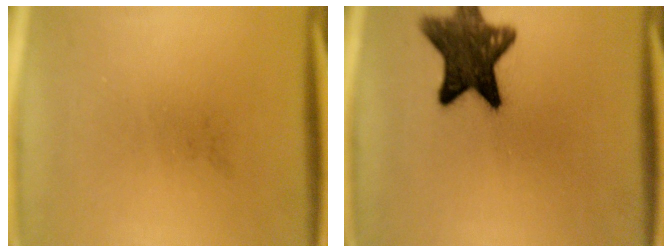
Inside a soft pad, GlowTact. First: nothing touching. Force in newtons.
{"total": 12.2}